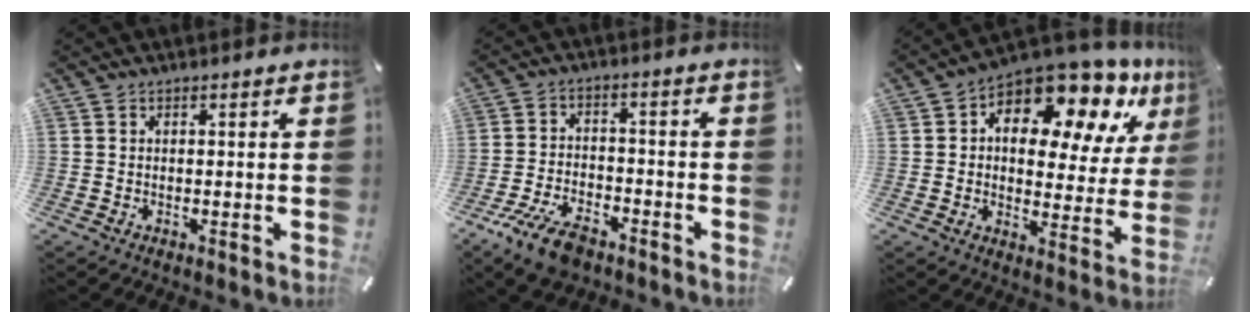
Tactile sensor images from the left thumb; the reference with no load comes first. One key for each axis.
{"total": 9.5, "fx": -6.3, "fy": 4.4, "fz": 5.6, "tx": -0.116, "ty": 0.027, "tz": -0.118}
{"total": 14.9, "fx": 10.0, "fy": 7.7, "fz": 8.0, "tx": -0.117, "ty": -0.084, "tz": 0.168}